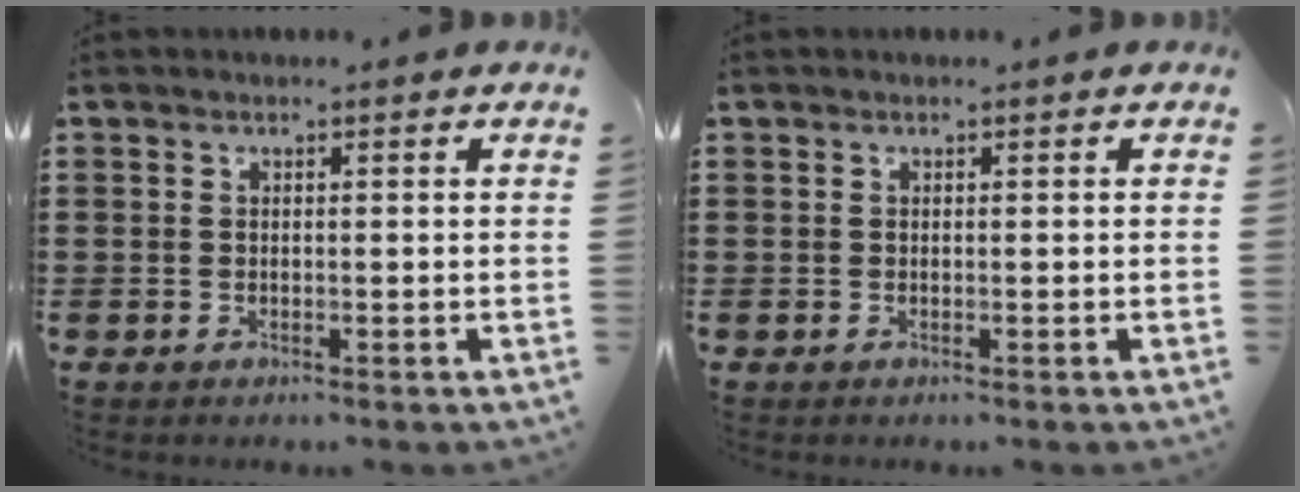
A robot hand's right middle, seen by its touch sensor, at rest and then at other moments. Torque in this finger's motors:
{"motor_torque": [0.00, 0.00, 0.00, 0.00]}